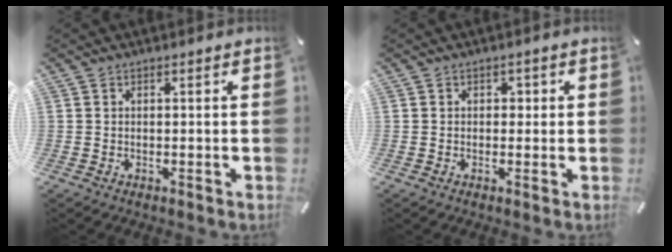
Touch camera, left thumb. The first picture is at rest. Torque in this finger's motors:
{"motor_torque": [0.22, 0.46, -0.15, -0.18, 0.00]}